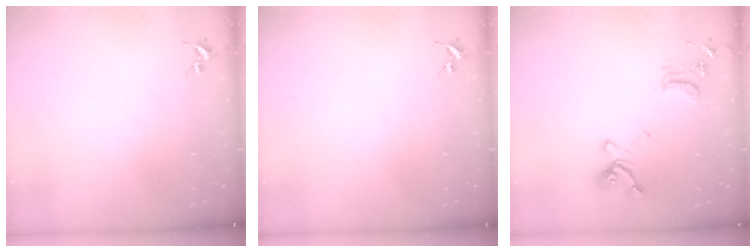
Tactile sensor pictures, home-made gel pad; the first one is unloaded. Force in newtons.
{"total": 0.0}
{"total": 15.5, "press": 15.4, "slide": 1.5}